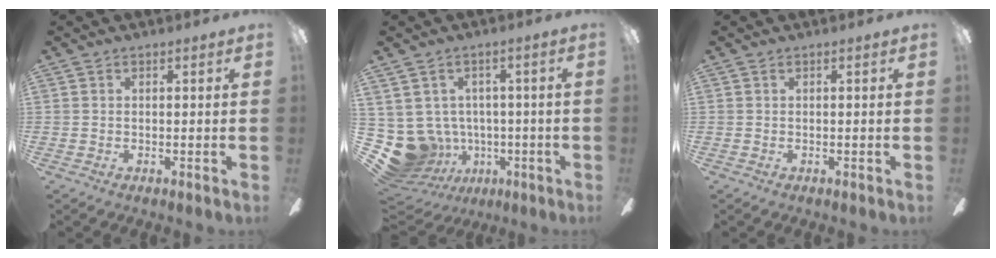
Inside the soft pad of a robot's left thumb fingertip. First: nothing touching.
{"total": 11.7, "force": [-2.2, 10.7, 4.2], "torque": [-0.138, 0.000, -0.026]}
{"total": 0.0}